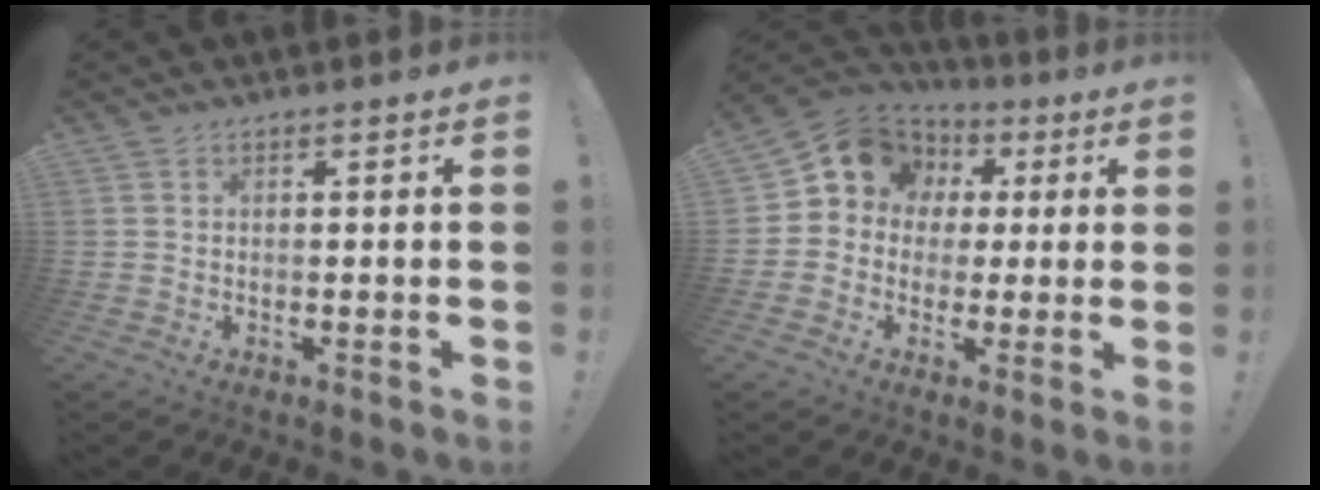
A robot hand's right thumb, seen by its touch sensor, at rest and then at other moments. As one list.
[{"total": 11.4, "force": [3.4, 10.0, 4.2], "torque": [-0.057, -0.012, 0.071]}]